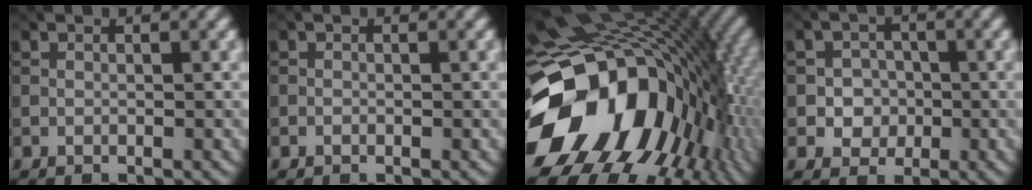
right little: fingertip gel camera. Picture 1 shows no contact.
{"total": 0.0}
{"total": 18.4, "force": [-3.3, 13.3, 12.3], "torque": [-0.214, -0.007, -0.061]}
{"total": 3.0, "force": [-0.5, 2.8, 0.9], "torque": [0.001, 0.000, -0.027]}